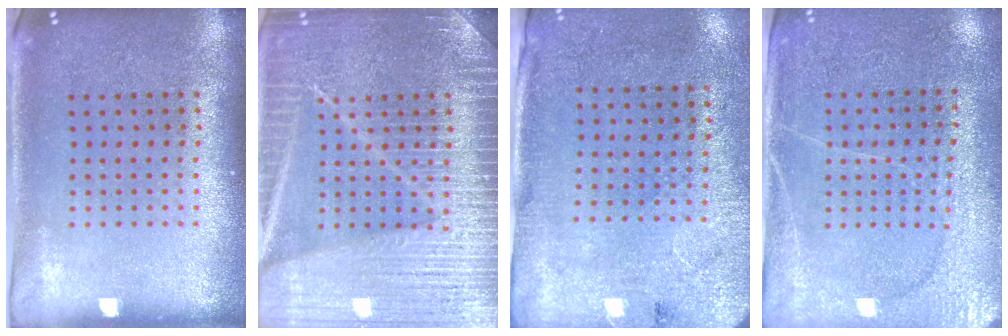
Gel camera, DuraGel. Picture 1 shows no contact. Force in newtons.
{"total": 6.7, "press": 6.6, "slide": 0.8}
{"total": 2.6, "press": 2.2, "slide": 1.4}
{"total": 2.9, "press": 2.7, "slide": 1.1}